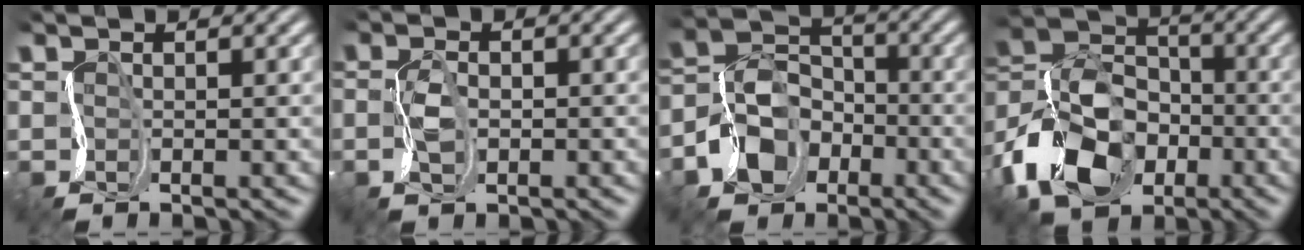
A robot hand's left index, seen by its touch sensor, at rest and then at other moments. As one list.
[{"total": 1.2, "force": [-0.3, 0.7, 0.9], "torque": [-0.040, 0.007, -0.007]}, {"total": 4.6, "force": [-2.3, 3.8, 1.1], "torque": [-0.030, 0.017, -0.058]}, {"total": 9.7, "force": [-4.9, 6.9, 4.8], "torque": [-0.118, 0.006, -0.111]}]